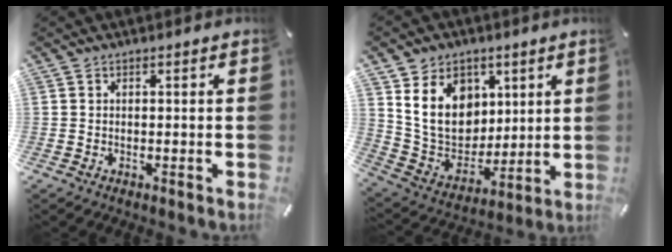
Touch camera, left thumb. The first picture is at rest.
{"total": 15.4, "force": [5.1, 12.6, 7.4], "torque": [-0.139, -0.014, 0.105]}